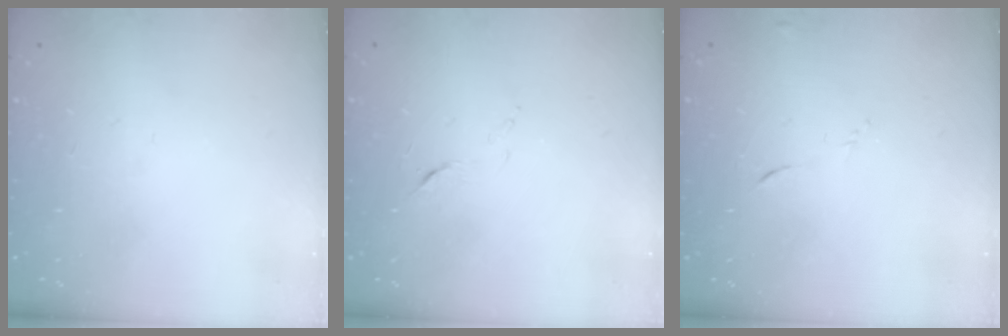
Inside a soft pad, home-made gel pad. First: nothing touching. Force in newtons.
{"total": 5.5, "press": 5.5, "slide": 0.5}
{"total": 5.2, "press": 5.1, "slide": 0.6}